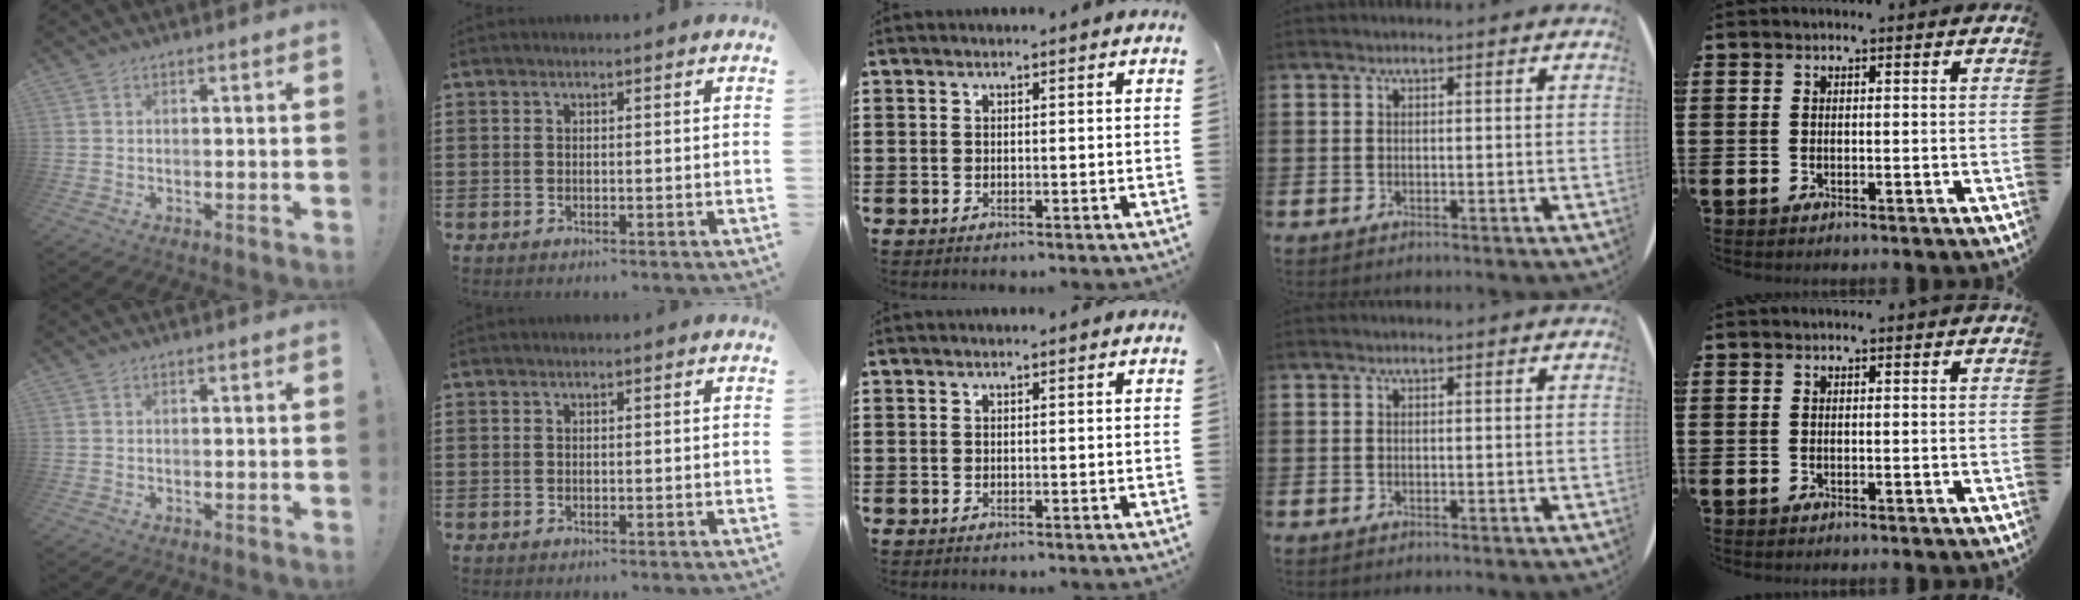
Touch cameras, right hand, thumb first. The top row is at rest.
{}